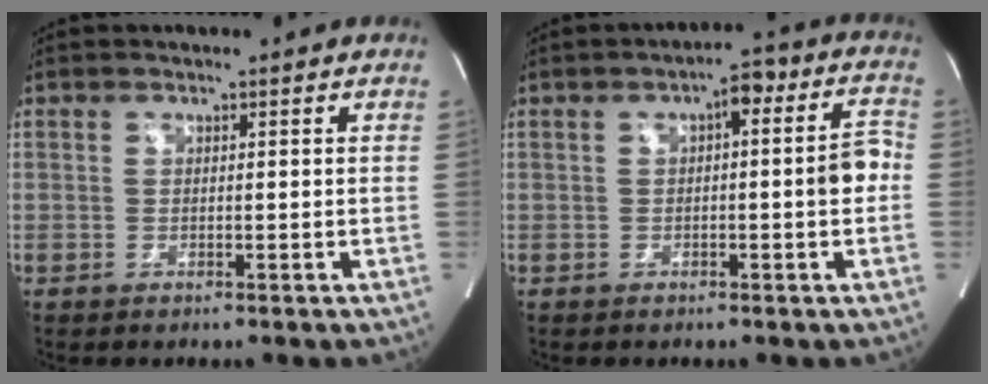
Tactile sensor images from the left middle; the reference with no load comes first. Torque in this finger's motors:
{"motor_torque": [0.76, -0.46, 0.43, 0.08]}